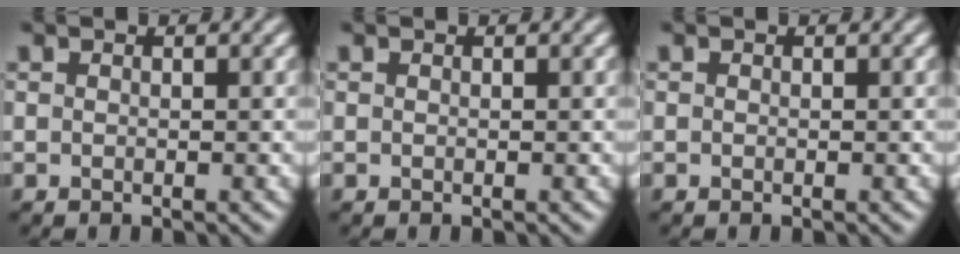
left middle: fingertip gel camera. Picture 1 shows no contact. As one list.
[{"total": 0.0}, {"total": 0.0}]